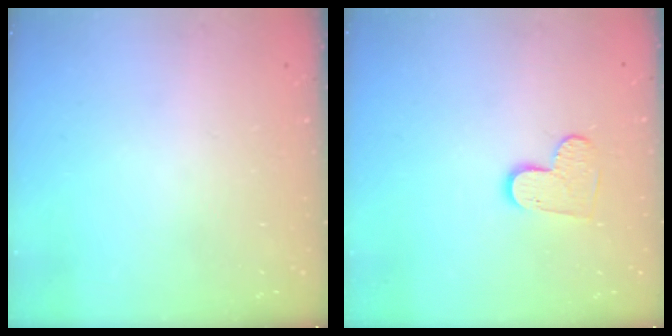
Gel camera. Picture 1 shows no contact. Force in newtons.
{"total": 7.5, "press": 7.5, "slide": 0.5}